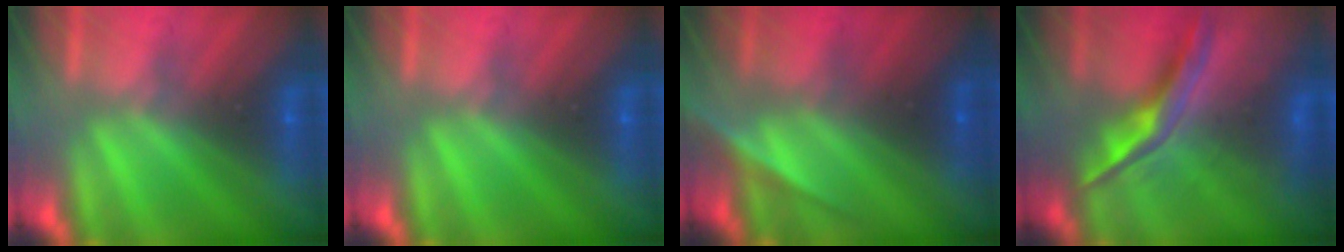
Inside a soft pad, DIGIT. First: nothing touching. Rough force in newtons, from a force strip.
{"total": 0.0}
{"total": 2.3}
{"total": 5.7}